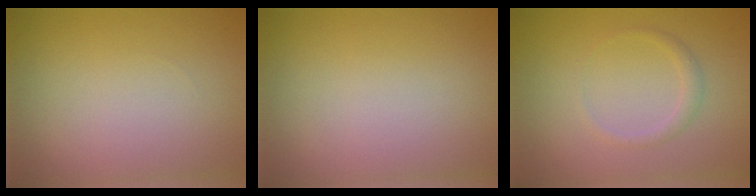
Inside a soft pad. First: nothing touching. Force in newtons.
{"total": 0.0}
{"total": 1.2, "press": 1.2, "slide": 0.0}